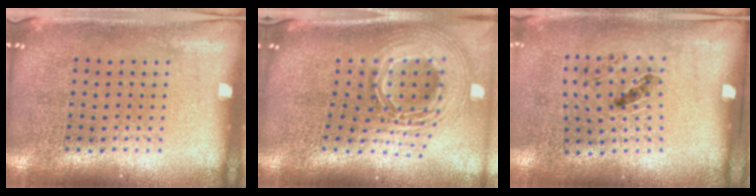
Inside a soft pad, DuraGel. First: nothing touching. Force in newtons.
{"total": 2.9, "press": 2.0, "slide": 2.1}
{"total": 1.2, "press": 0.7, "slide": 0.9}